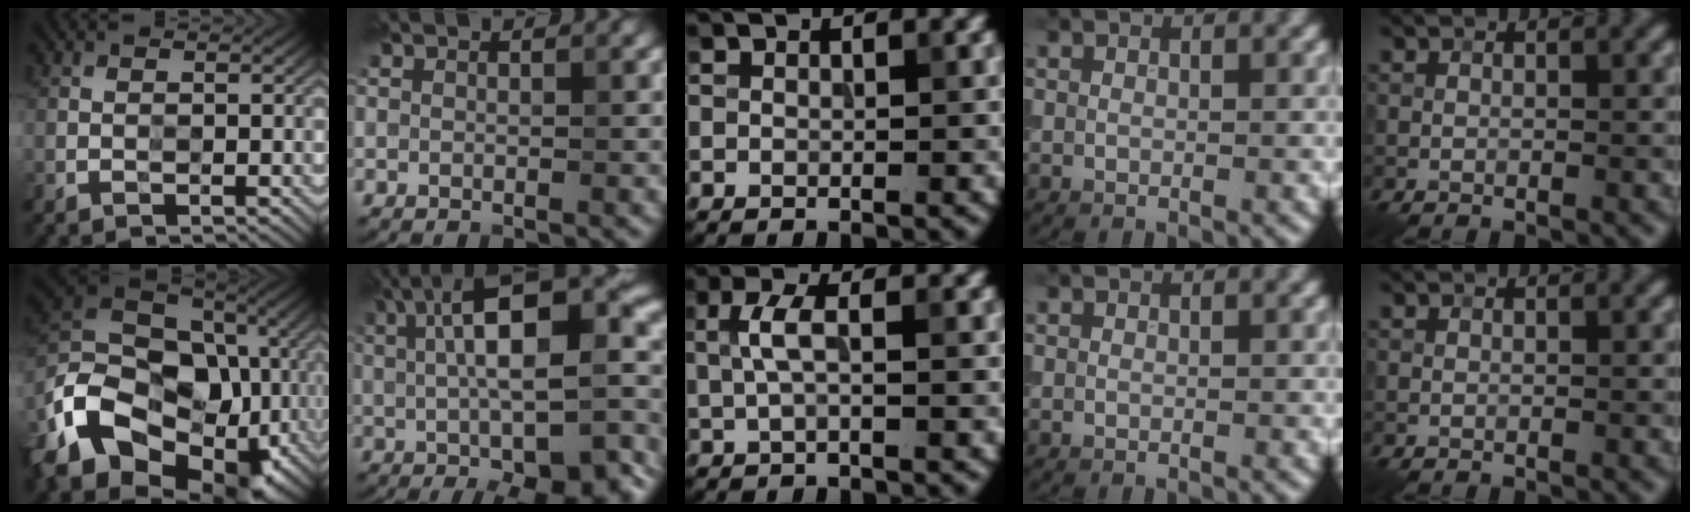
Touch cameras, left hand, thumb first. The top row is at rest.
{"thumb": {"total": 19.6, "force": [-7.7, 14.0, 11.3], "torque": [-0.272, -0.035, -0.139]}, "index": {"total": 15.2, "force": [0.0, 4.8, 14.4], "torque": [-0.181, 0.026, 0.011]}, "middle": {"total": 2.4, "force": [0.3, 0.7, 2.3], "torque": [-0.051, 0.005, 0.004]}}